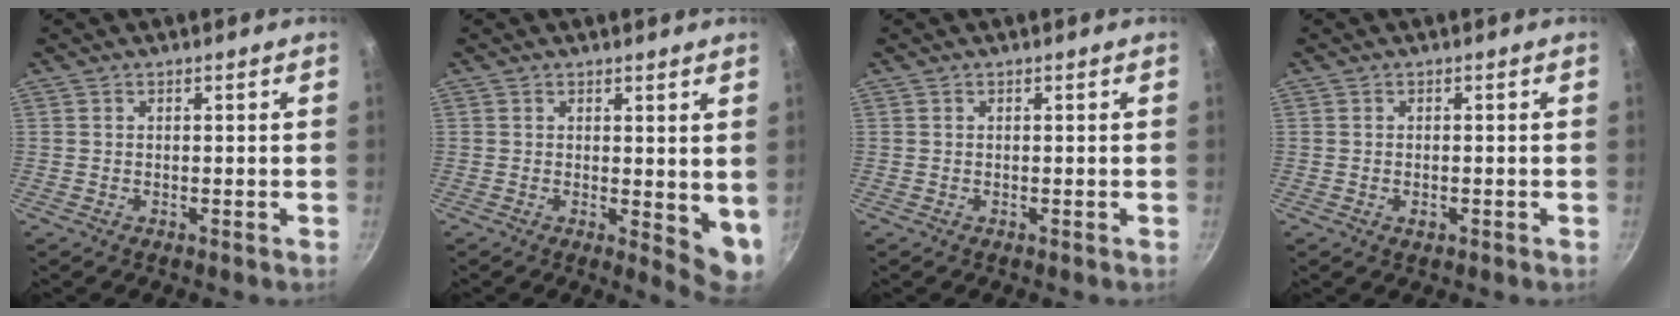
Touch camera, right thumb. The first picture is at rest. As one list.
[{"total": 6.1, "force": [1.2, 2.7, 5.3], "torque": [-0.061, -0.017, 0.017]}, {"total": 0.0}, {"total": 1.4, "force": [-0.5, 0.8, 1.0], "torque": [-0.016, 0.001, -0.008]}]